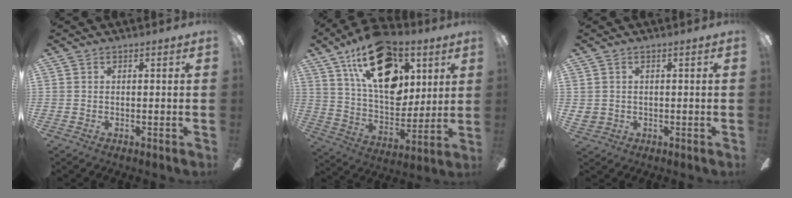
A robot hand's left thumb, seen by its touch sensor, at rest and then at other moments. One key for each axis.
{"total": 24.5, "fx": 11.5, "fy": 14.5, "fz": 16.1, "tx": -0.256, "ty": -0.053, "tz": 0.201}
{"total": 1.9, "fx": 0.2, "fy": 1.8, "fz": 0.5, "tx": -0.009, "ty": 0.003, "tz": 0.003}